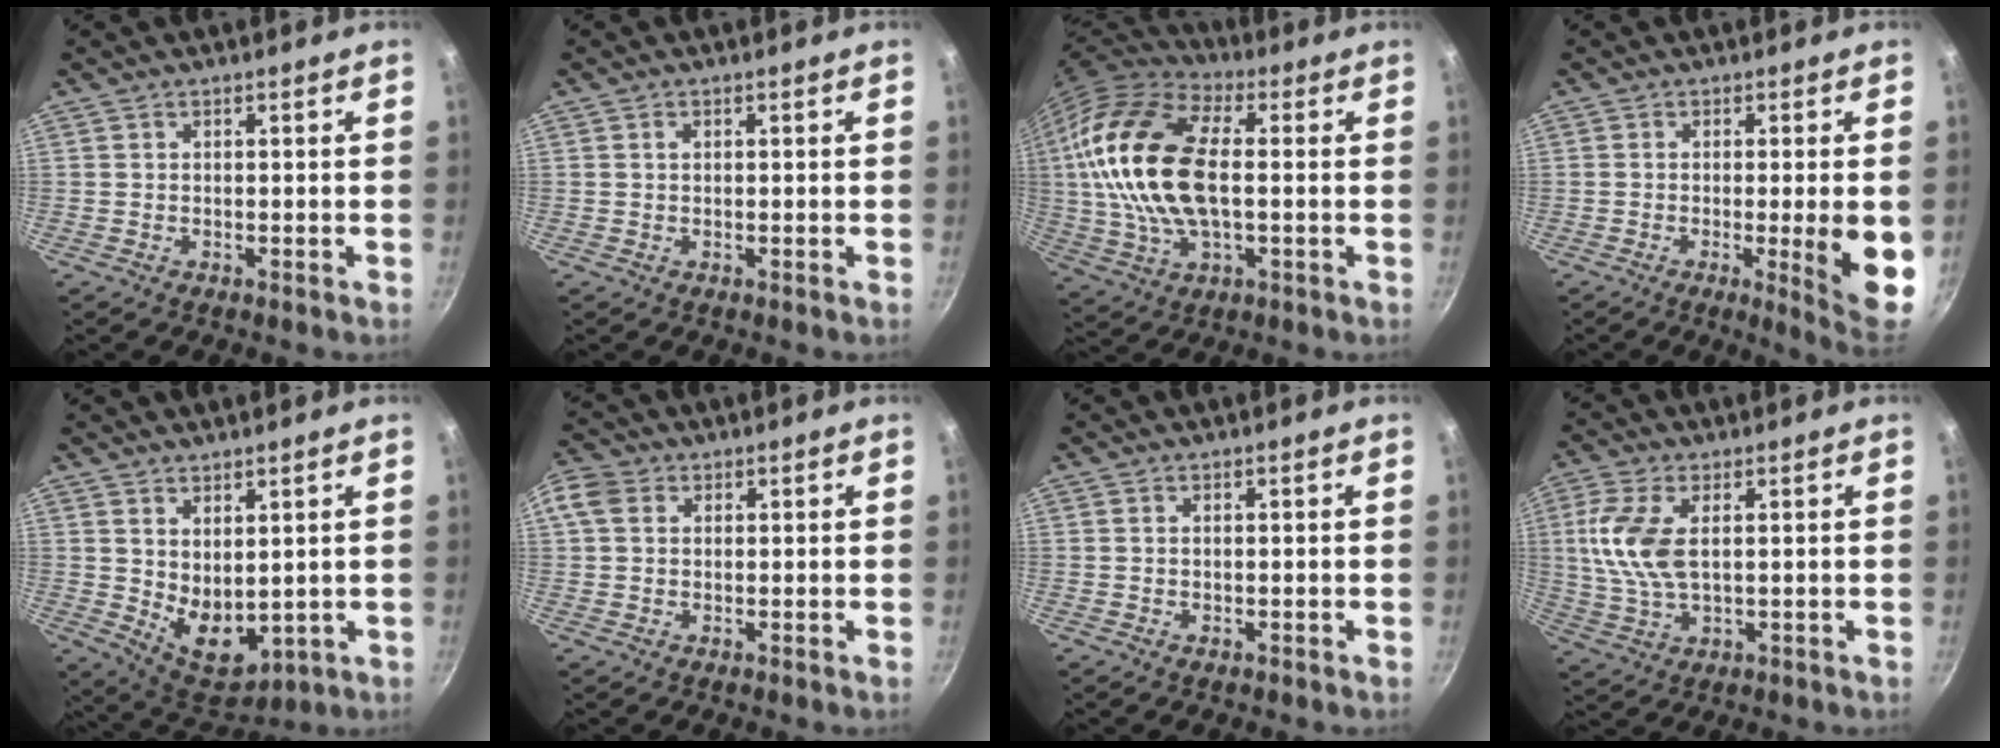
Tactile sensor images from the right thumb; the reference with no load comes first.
{"total": 0.7, "force": [0.2, 0.5, 0.4], "torque": [-0.006, 0.003, 0.003]}
{"total": 20.9, "force": [1.4, 11.4, 17.5], "torque": [-0.342, 0.018, 0.016]}
{"total": 10.0, "force": [-1.5, 1.1, 9.8], "torque": [-0.122, -0.010, -0.014]}
{"total": 8.7, "force": [2.2, 5.2, 6.6], "torque": [-0.083, -0.037, 0.061]}
{"total": 5.9, "force": [2.3, 4.4, 3.2], "torque": [-0.057, 0.003, 0.038]}
{"total": 0.0}
{"total": 9.9, "force": [1.7, 5.0, 8.4], "torque": [-0.179, 0.002, 0.034]}